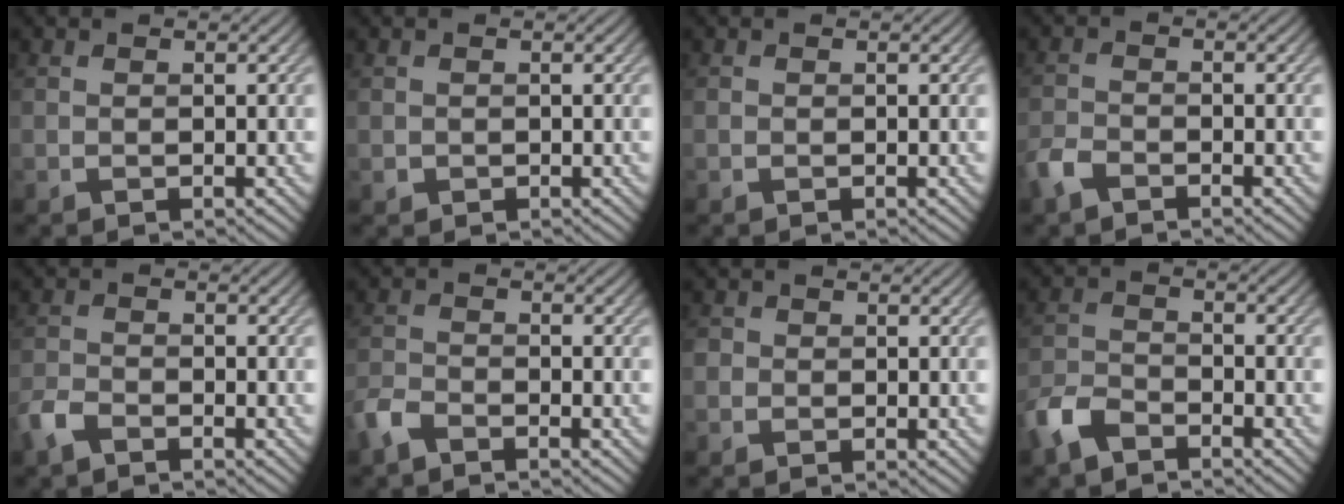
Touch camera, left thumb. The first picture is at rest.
{"total": 0.7, "force": [-0.2, 0.6, 0.1], "torque": [-0.002, -0.007, -0.003]}
{"total": 0.0}
{"total": 3.1, "force": [-2.4, 1.2, 1.5], "torque": [-0.037, -0.004, -0.059]}
{"total": 3.2, "force": [-2.4, 1.2, 1.6], "torque": [-0.038, -0.004, -0.061]}
{"total": 3.4, "force": [-2.8, 1.1, 1.7], "torque": [-0.042, -0.007, -0.070]}
{"total": 1.2, "force": [-0.1, 1.2, 0.2], "torque": [0.002, -0.002, -0.006]}
{"total": 5.3, "force": [-4.0, 2.1, 2.6], "torque": [-0.059, -0.004, -0.095]}